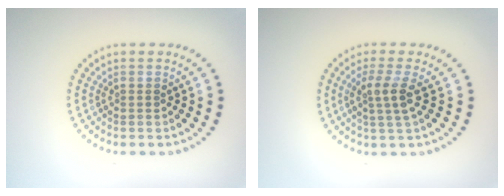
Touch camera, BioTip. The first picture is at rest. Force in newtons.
{"total": 2.5, "press": 2.0, "slide": 1.6}